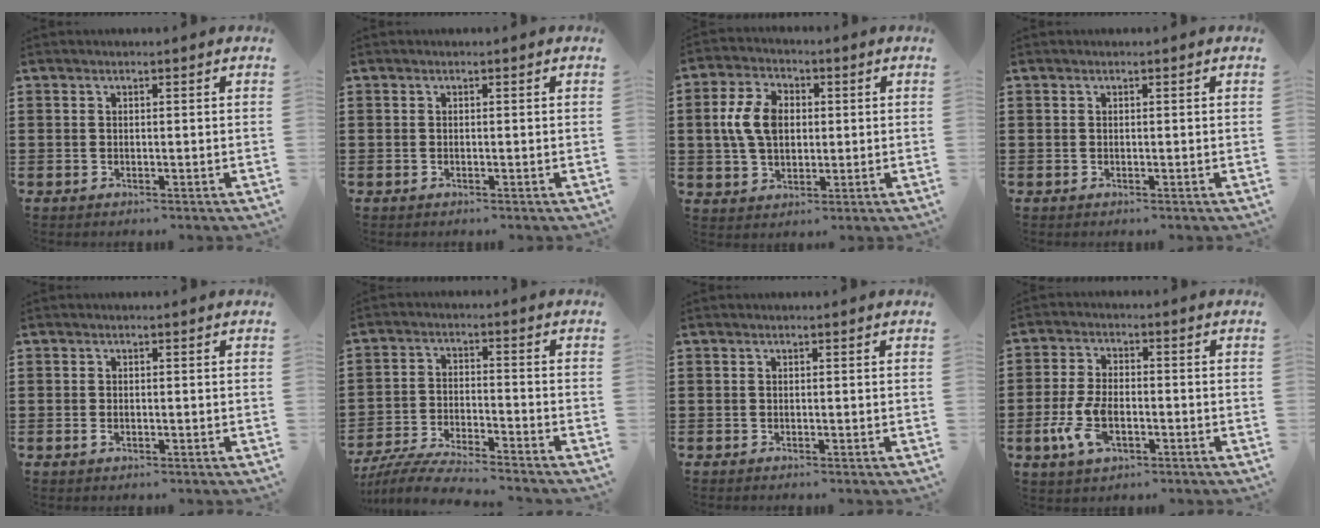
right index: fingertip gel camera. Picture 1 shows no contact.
{"total": 0.0}
{"total": 7.7, "force": [0.7, 5.3, 5.5], "torque": [-0.138, 0.013, 0.006]}
{"total": 0.0}
{"total": 0.8, "force": [-0.4, 0.3, 0.7], "torque": [-0.015, -0.006, -0.005]}
{"total": 5.7, "force": [-5.5, 0.1, 1.5], "torque": [-0.042, -0.006, -0.112]}
{"total": 0.0}
{"total": 6.9, "force": [-2.3, 3.3, 5.5], "torque": [-0.135, -0.009, -0.047]}